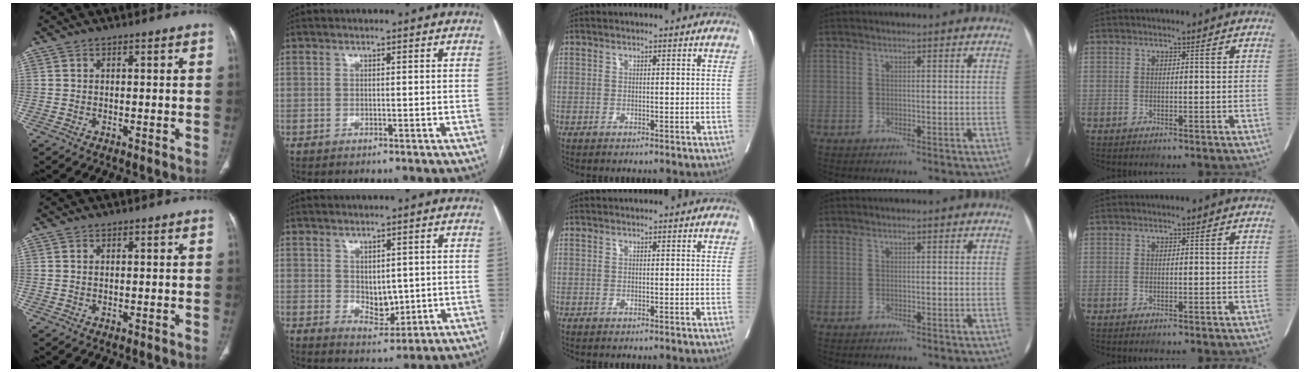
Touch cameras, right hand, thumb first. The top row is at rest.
{"index": {"total": 4.7, "force": [0.4, 3.0, 3.5], "torque": [-0.056, -0.007, 0.021]}}